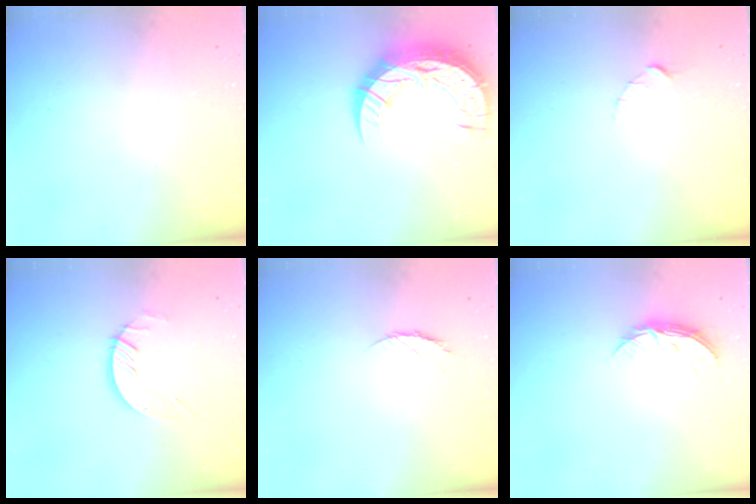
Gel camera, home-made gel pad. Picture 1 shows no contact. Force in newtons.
{"total": 19.2, "press": 19.1, "slide": 1.4}
{"total": 1.5, "press": 1.5, "slide": 0.2}
{"total": 4.8, "press": 4.8, "slide": 0.3}
{"total": 4.7, "press": 4.6, "slide": 0.4}
{"total": 5.5, "press": 5.5, "slide": 0.5}